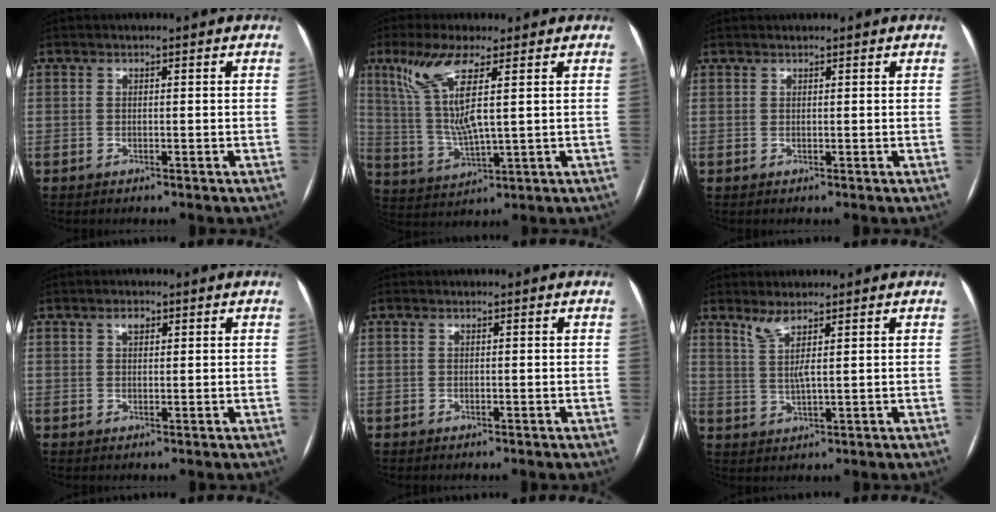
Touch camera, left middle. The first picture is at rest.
{"total": 9.5, "force": [3.9, 1.0, 8.7], "torque": [-0.195, -0.002, 0.082]}
{"total": 0.7, "force": [0.7, 0.0, 0.1], "torque": [-0.006, 0.014, 0.016]}
{"total": 1.5, "force": [0.8, 0.9, 0.9], "torque": [-0.017, 0.006, 0.014]}
{"total": 0.0}
{"total": 3.4, "force": [2.3, 0.0, 2.5], "torque": [-0.060, -0.005, 0.050]}